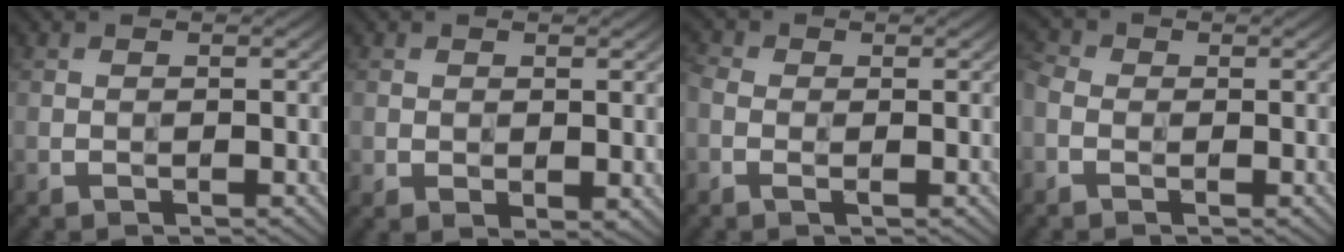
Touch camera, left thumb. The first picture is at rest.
{"total": 2.0, "force": [0.2, 1.2, 1.6], "torque": [-0.028, -0.009, 0.008]}
{"total": 2.2, "force": [-0.5, 1.4, 1.6], "torque": [-0.045, 0.001, -0.019]}
{"total": 2.9, "force": [-1.0, 2.2, 1.7], "torque": [-0.046, 0.002, -0.032]}